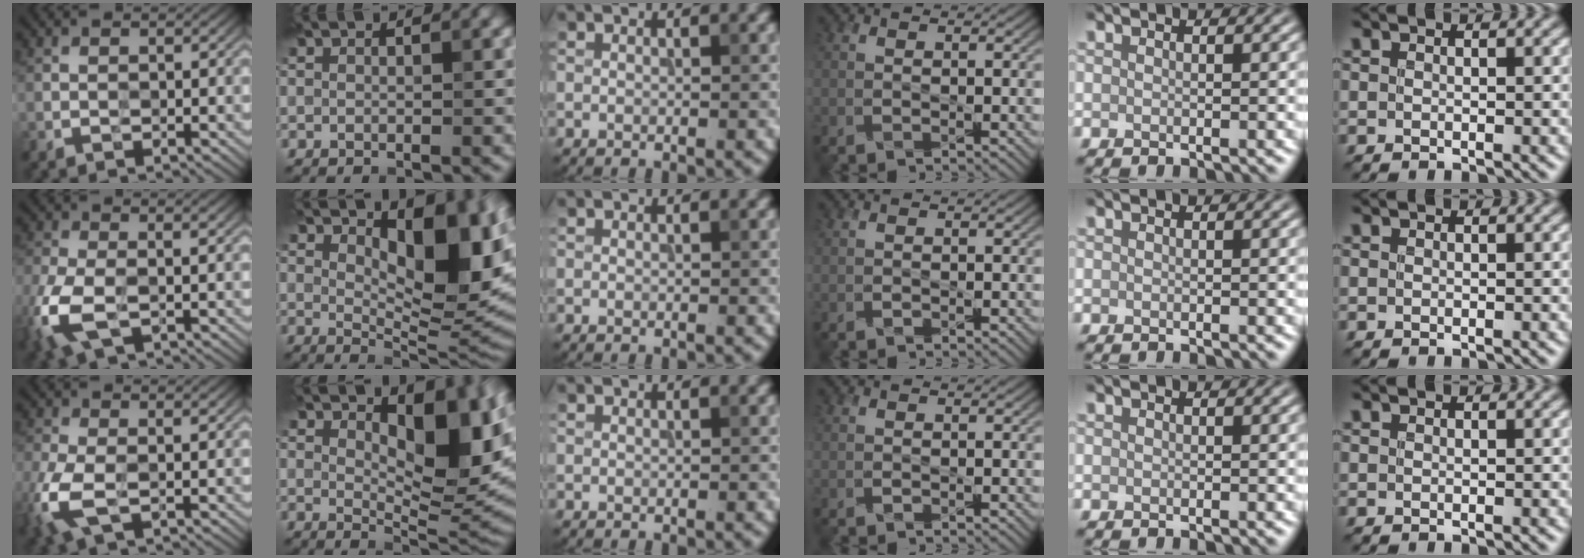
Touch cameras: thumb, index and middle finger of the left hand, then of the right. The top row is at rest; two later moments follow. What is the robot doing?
{"motion": "wipe", "object": "measuring cup"}